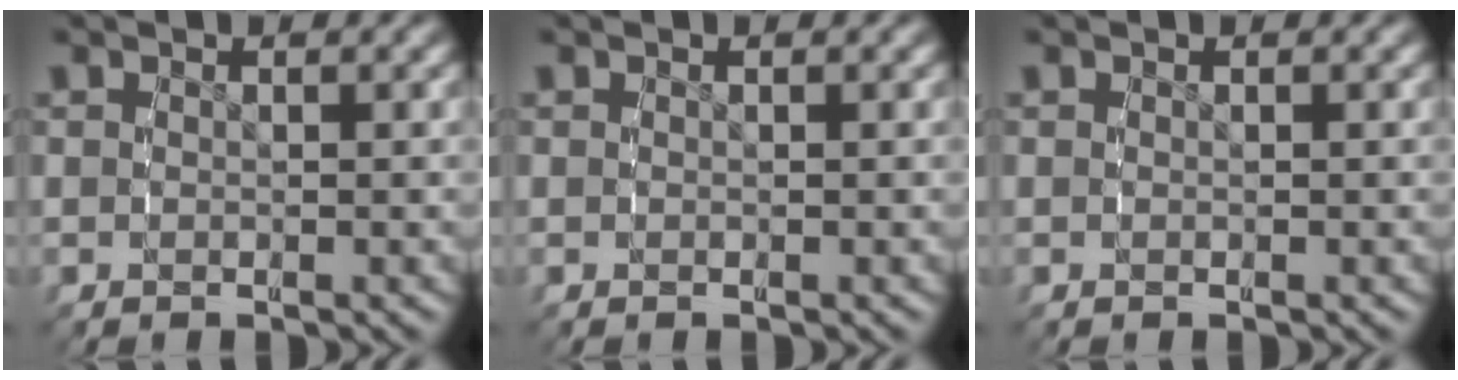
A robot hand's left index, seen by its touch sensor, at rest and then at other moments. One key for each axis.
{"total": 0.0}
{"total": 0.0}